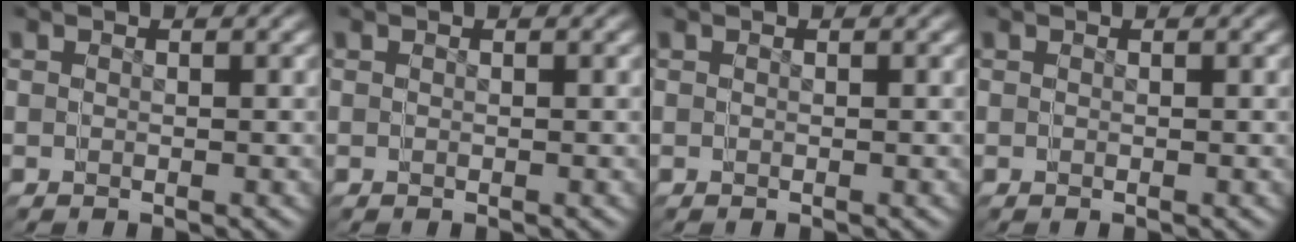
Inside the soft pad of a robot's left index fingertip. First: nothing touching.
{"total": 0.0}
{"total": 0.0}
{"total": 0.0}